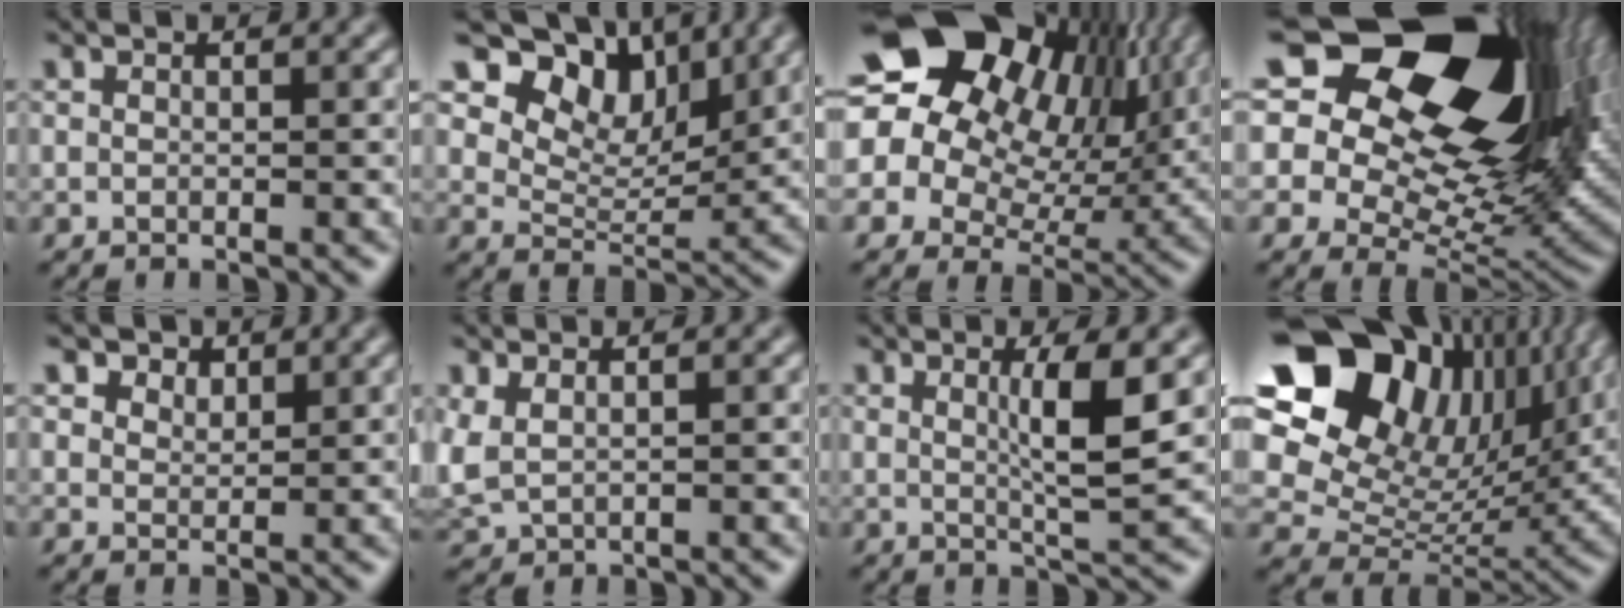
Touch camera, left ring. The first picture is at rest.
{"total": 7.8, "force": [4.8, 4.6, 4.1], "torque": [-0.062, 0.004, 0.074]}
{"total": 16.8, "force": [7.4, 11.5, 9.7], "torque": [-0.186, 0.057, 0.112]}
{"total": 23.0, "force": [10.9, 14.1, 14.6], "torque": [-0.289, 0.091, 0.180]}
{"total": 3.8, "force": [2.9, 2.1, 1.1], "torque": [-0.043, 0.005, 0.050]}
{"total": 2.7, "force": [0.4, 1.7, 2.1], "torque": [-0.059, 0.002, 0.017]}
{"total": 4.1, "force": [0.8, 0.5, 4.0], "torque": [-0.067, -0.005, 0.018]}
{"total": 16.6, "force": [7.8, 11.4, 9.3], "torque": [-0.190, 0.046, 0.140]}